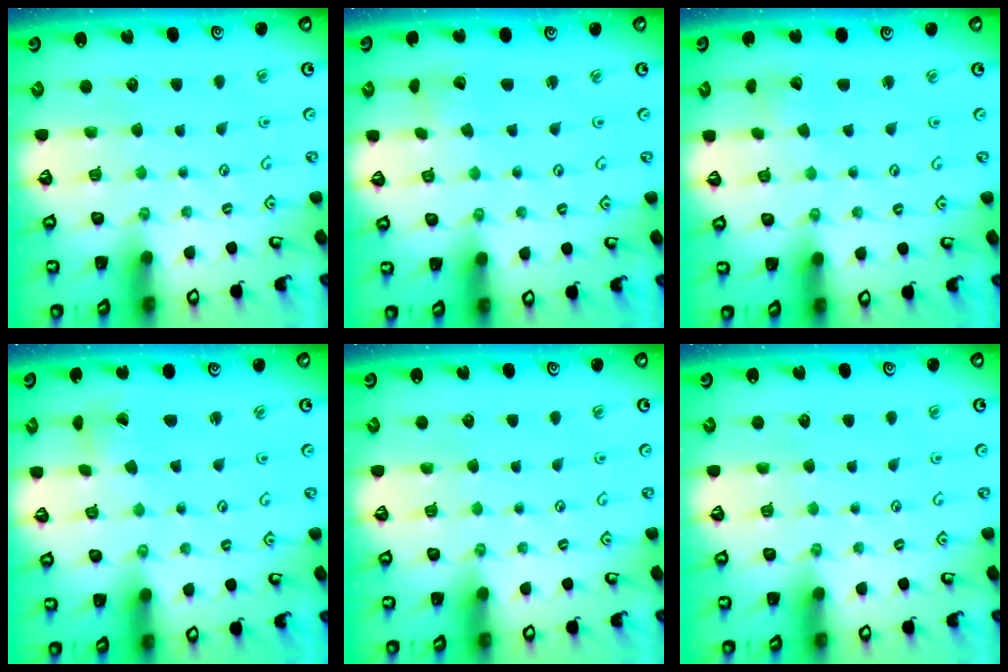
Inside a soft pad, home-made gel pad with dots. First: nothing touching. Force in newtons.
{"total": 2.6, "press": 2.6, "slide": 0.1}
{"total": 1.3, "press": 1.3, "slide": 0.0}
{"total": 1.5, "press": 1.5, "slide": 0.0}
{"total": 0.0}
{"total": 0.0}